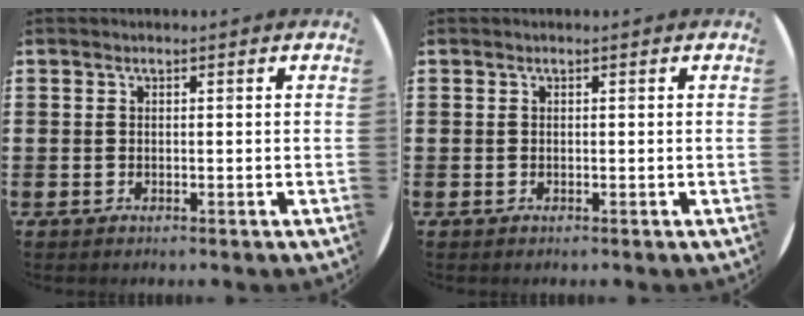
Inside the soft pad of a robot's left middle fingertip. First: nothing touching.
{"total": 0.0}